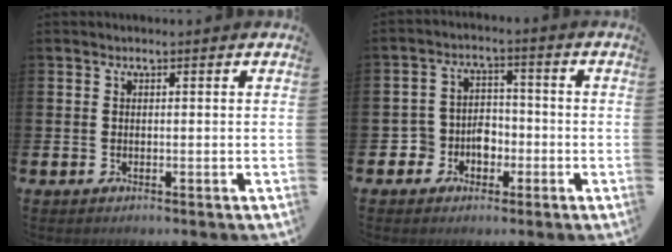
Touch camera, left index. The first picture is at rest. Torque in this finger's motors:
{"motor_torque": [0.13, 0.18, 0.04, 0.00]}